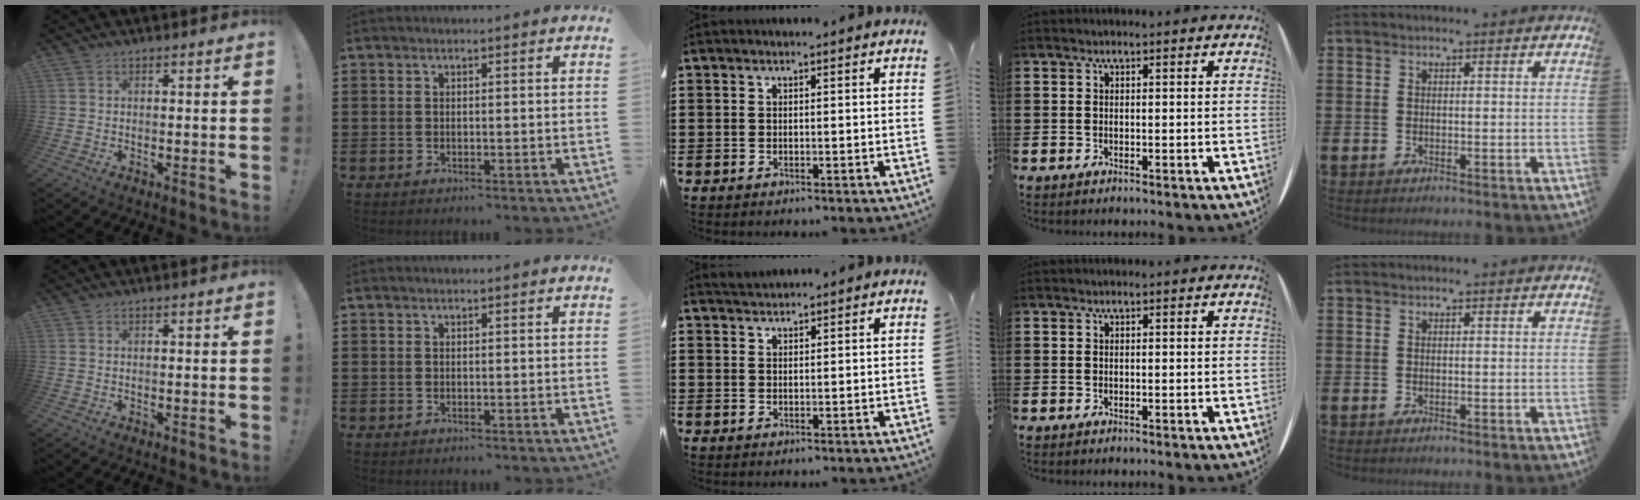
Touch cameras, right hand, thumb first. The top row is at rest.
{"middle": {"total": 1.6, "force": [1.5, 0.3, 0.1], "torque": [-0.006, 0.003, 0.030]}}